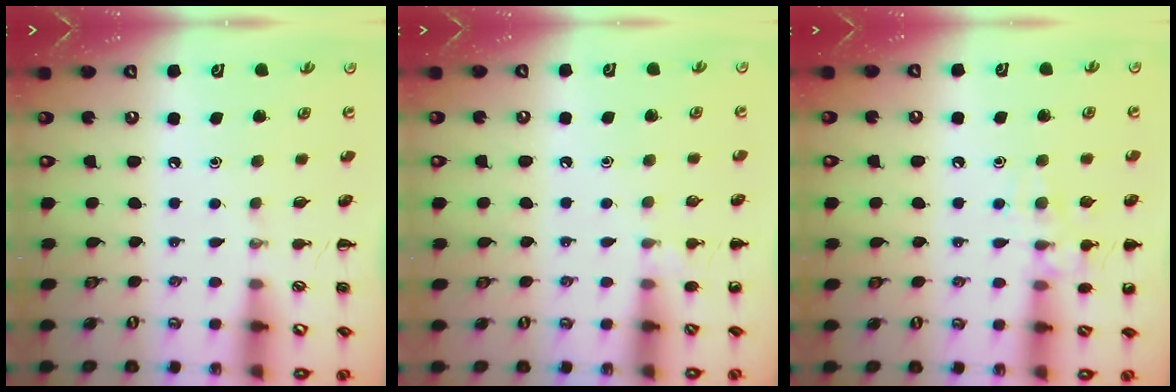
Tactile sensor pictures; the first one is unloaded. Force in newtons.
{"total": 5.0, "press": 4.7, "slide": 1.6}
{"total": 10.0, "press": 9.9, "slide": 1.1}